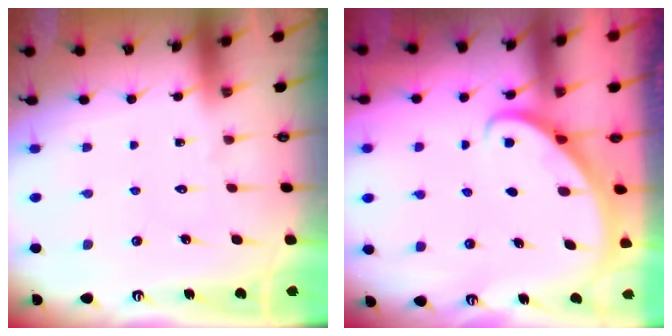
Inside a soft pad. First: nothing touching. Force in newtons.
{"total": 2.9, "press": 2.9, "slide": 0.2}